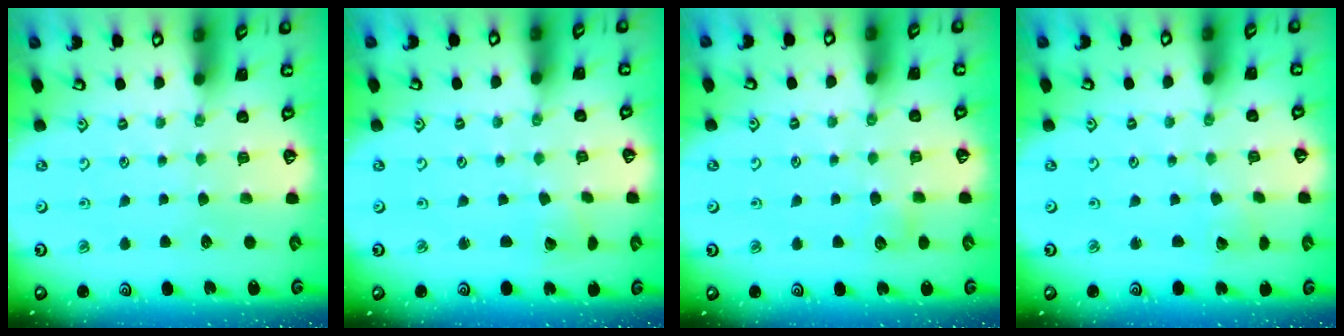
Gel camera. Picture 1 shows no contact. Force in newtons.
{"total": 2.2, "press": 2.2, "slide": 0.1}
{"total": 4.5, "press": 4.4, "slide": 0.7}
{"total": 1.7, "press": 1.7, "slide": 0.1}